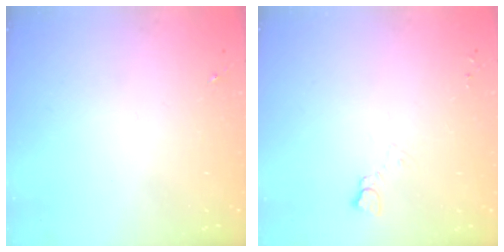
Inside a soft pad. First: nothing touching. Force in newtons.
{"total": 3.8, "press": 3.7, "slide": 0.5}